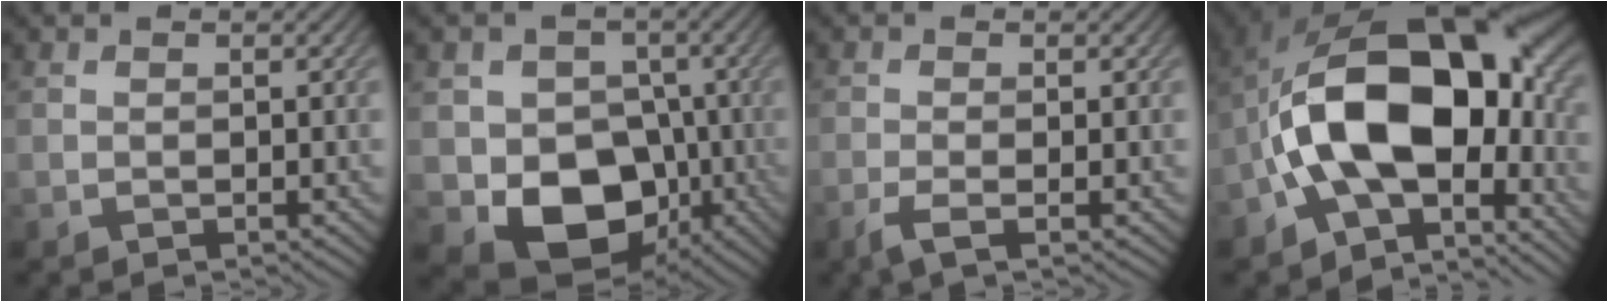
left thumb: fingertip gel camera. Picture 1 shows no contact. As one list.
[{"total": 10.0, "force": [-3.3, 7.6, 5.6], "torque": [-0.097, -0.022, -0.061]}, {"total": 2.3, "force": [-1.2, 0.5, 1.9], "torque": [-0.046, 0.000, -0.030]}, {"total": 17.5, "force": [-2.7, 10.1, 14.0], "torque": [-0.220, 0.009, -0.058]}]